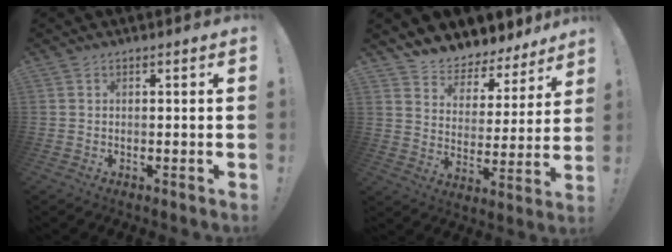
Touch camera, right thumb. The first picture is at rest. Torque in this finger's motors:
{"motor_torque": [-0.71, 1.06, -0.25, 0.49, 0.00]}